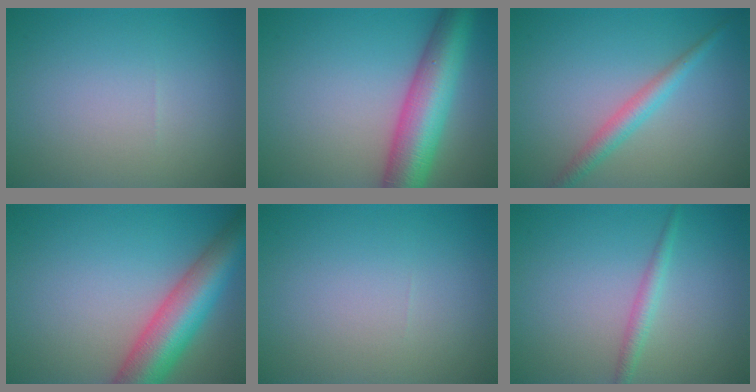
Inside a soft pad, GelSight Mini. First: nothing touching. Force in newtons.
{"total": 8.6, "press": 8.6, "slide": 0.2}
{"total": 2.5, "press": 2.5, "slide": 0.1}
{"total": 8.5, "press": 8.5, "slide": 0.4}
{"total": 0.0}
{"total": 1.6, "press": 1.6, "slide": 0.1}